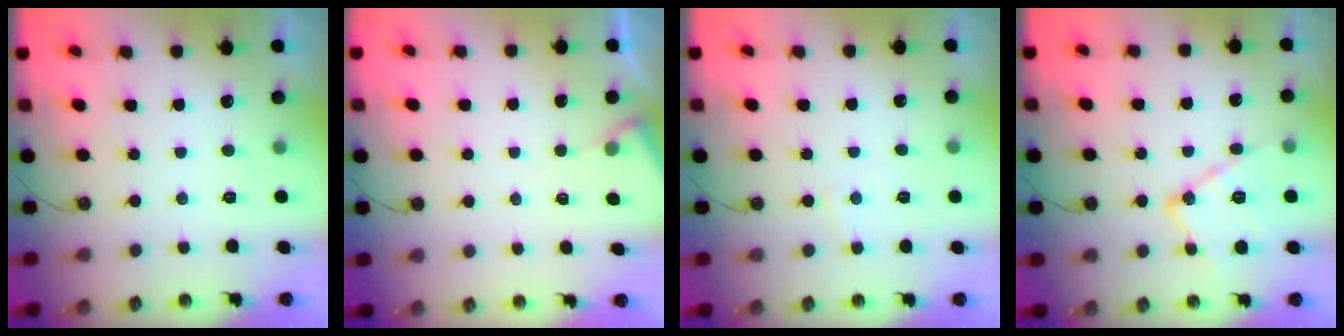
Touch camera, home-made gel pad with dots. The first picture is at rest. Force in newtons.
{"total": 3.4, "press": 3.4, "slide": 0.6}
{"total": 2.7, "press": 2.7, "slide": 0.5}
{"total": 14.0, "press": 14.0, "slide": 1.1}